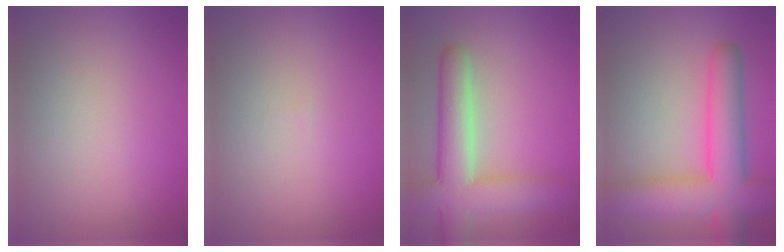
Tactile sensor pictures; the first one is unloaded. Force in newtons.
{"total": 0.0}
{"total": 7.7, "press": 7.6, "slide": 0.6}
{"total": 8.9, "press": 8.9, "slide": 0.4}